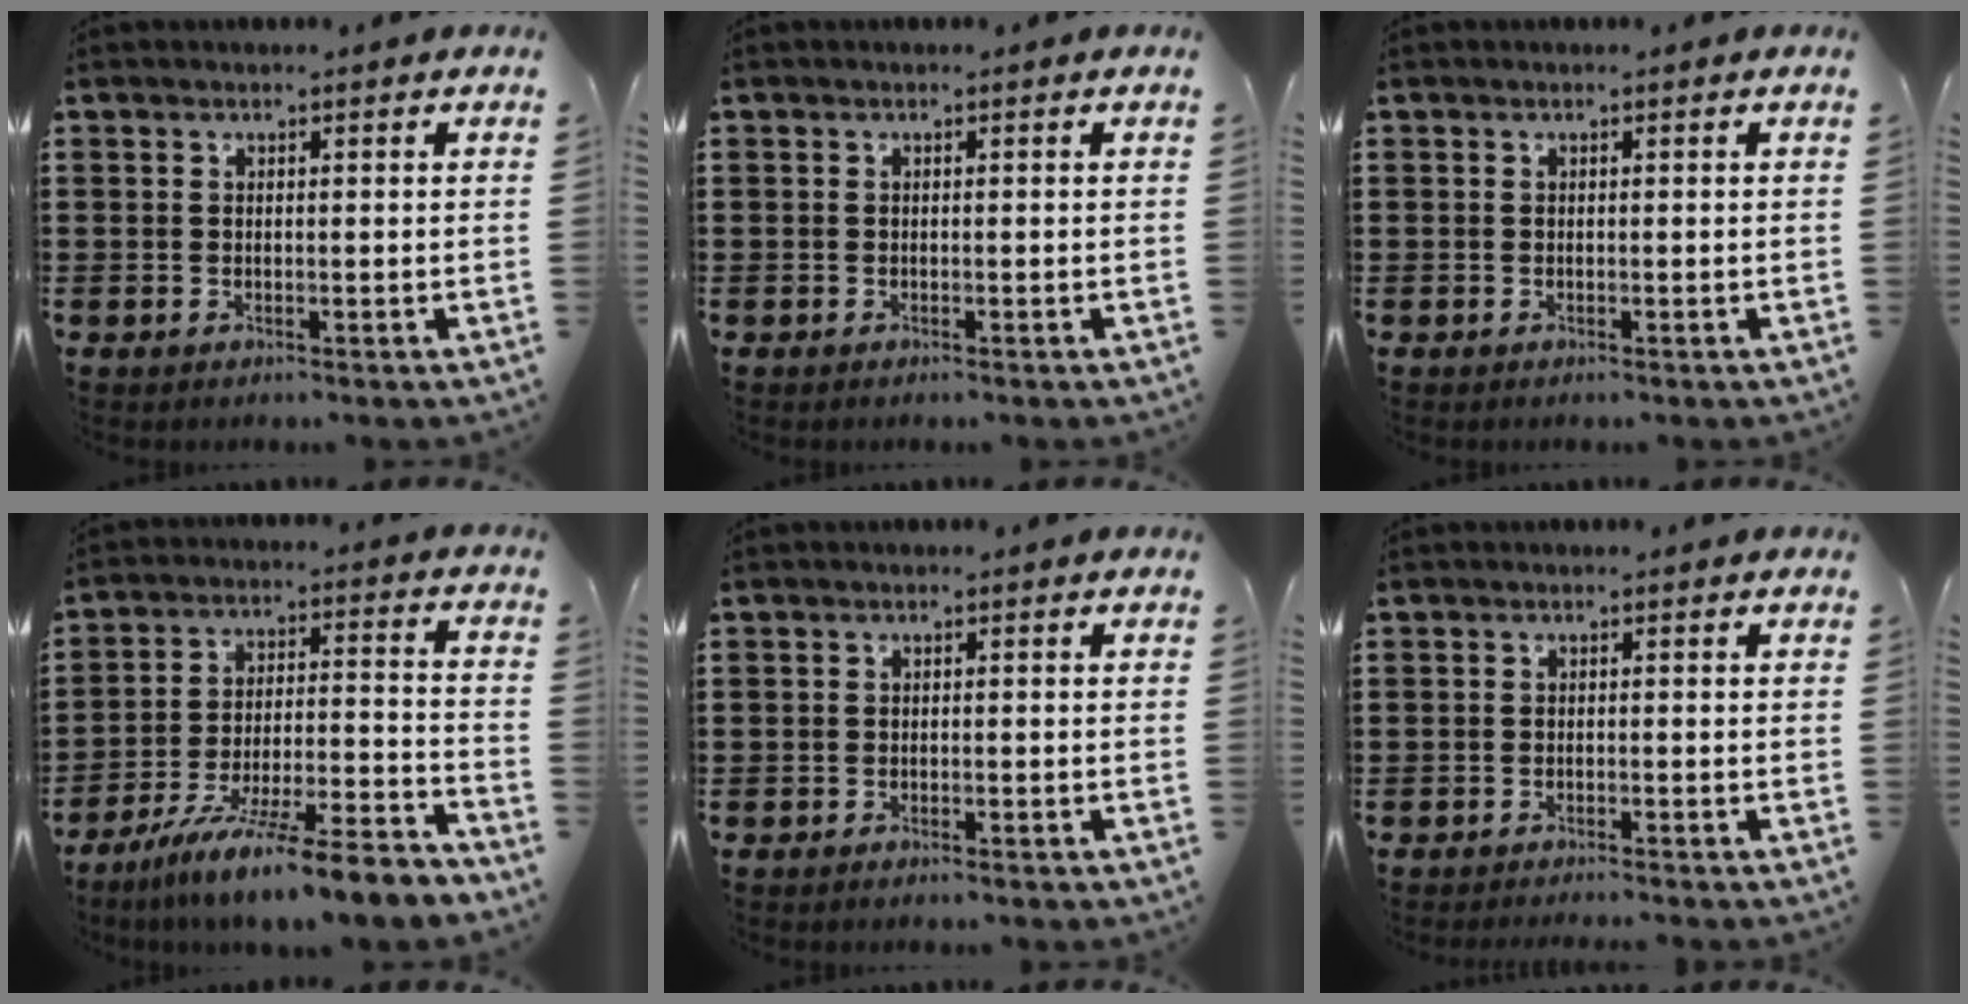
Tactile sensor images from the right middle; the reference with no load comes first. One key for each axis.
{"total": 0.0}
{"total": 0.0}
{"total": 10.8, "fx": -9.2, "fy": -0.6, "fz": 5.5, "tx": -0.089, "ty": 0.006, "tz": -0.177}
{"total": 1.0, "fx": -0.9, "fy": 0.1, "fz": 0.2, "tx": -0.008, "ty": -0.002, "tz": -0.018}
{"total": 1.1, "fx": -1.1, "fy": -0.2, "fz": 0.1, "tx": -0.003, "ty": 0.002, "tz": -0.023}